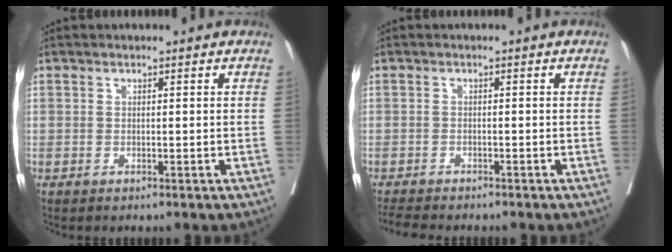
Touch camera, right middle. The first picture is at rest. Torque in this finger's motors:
{"motor_torque": [0.09, -0.12, 0.01, 0.00]}